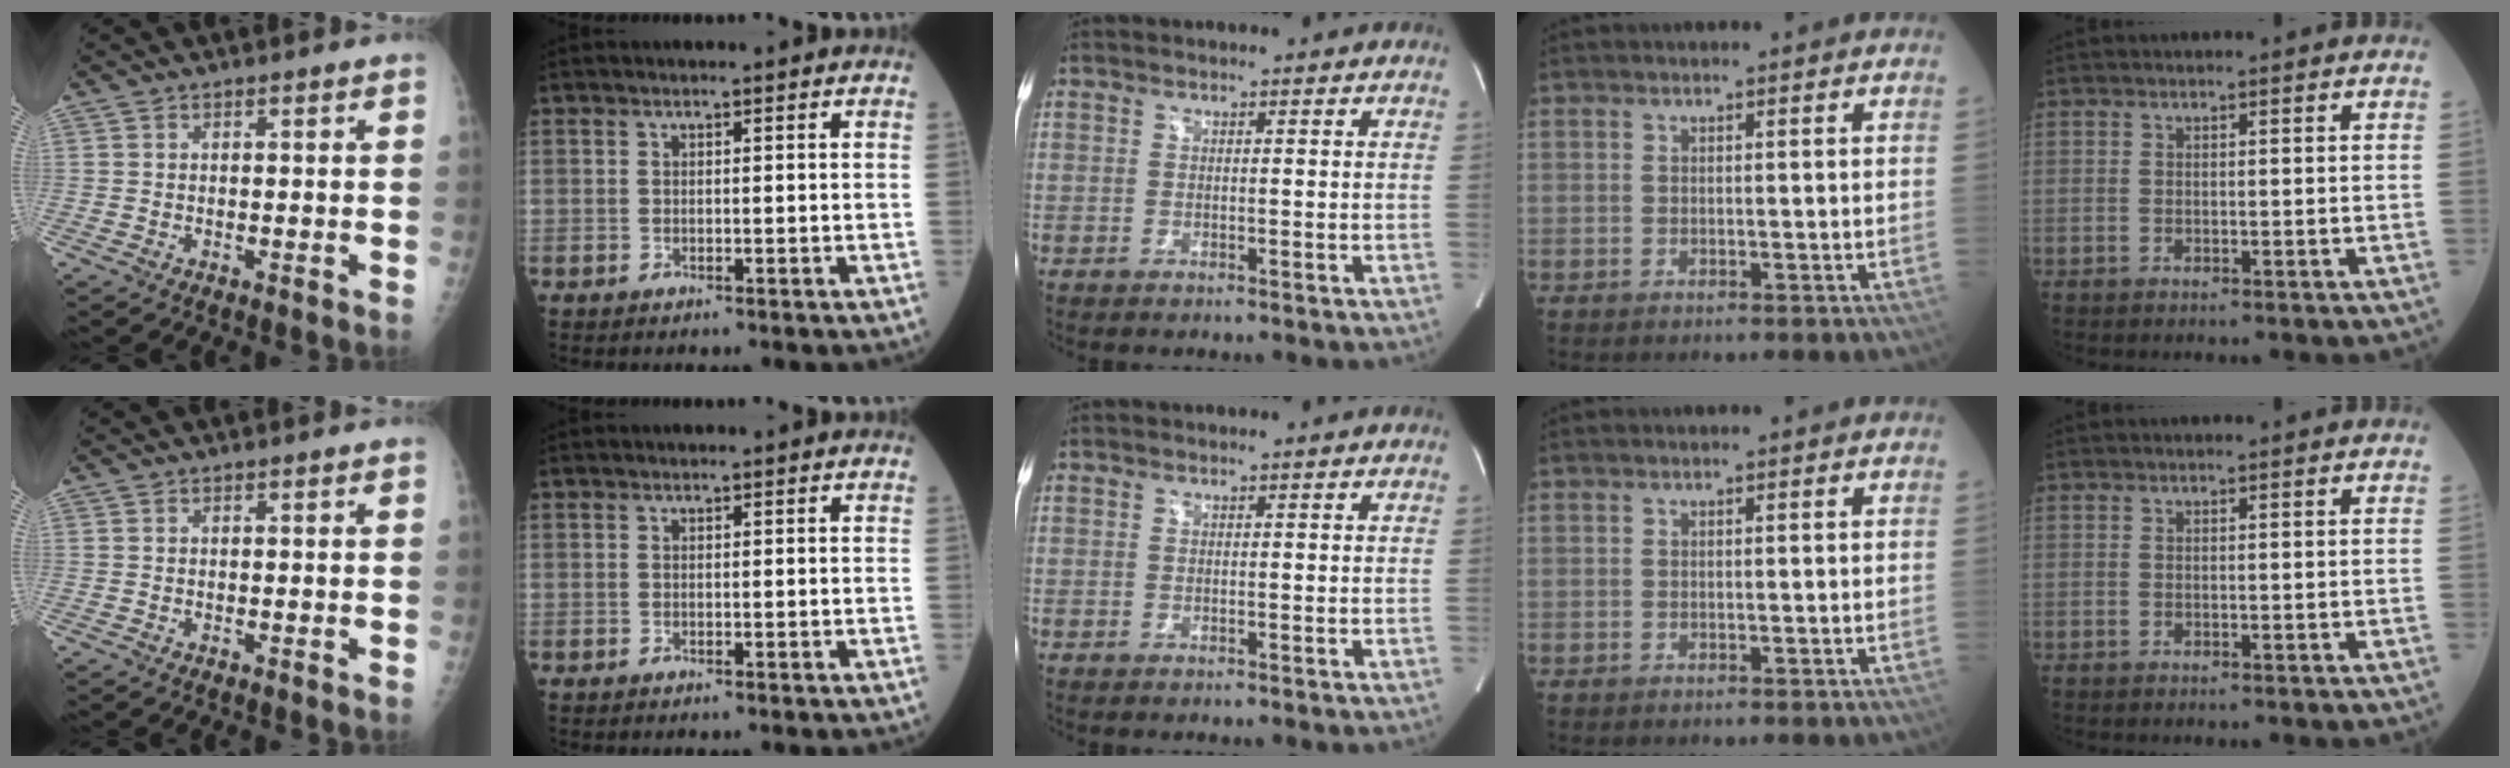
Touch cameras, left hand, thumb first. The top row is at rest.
{}